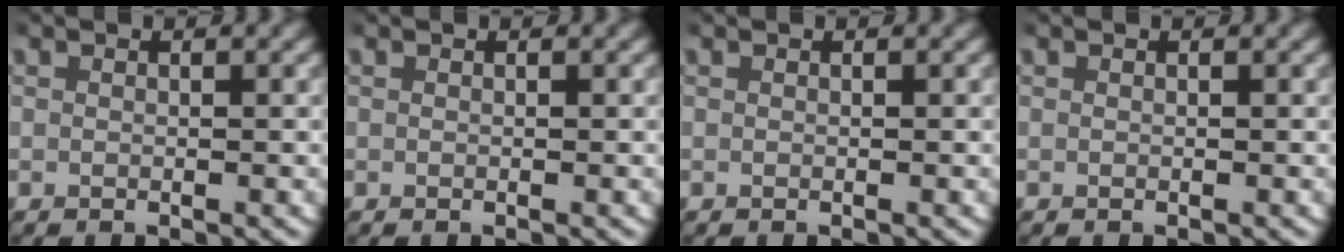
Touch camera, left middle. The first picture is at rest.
{"total": 0.0}
{"total": 0.0}
{"total": 0.0}